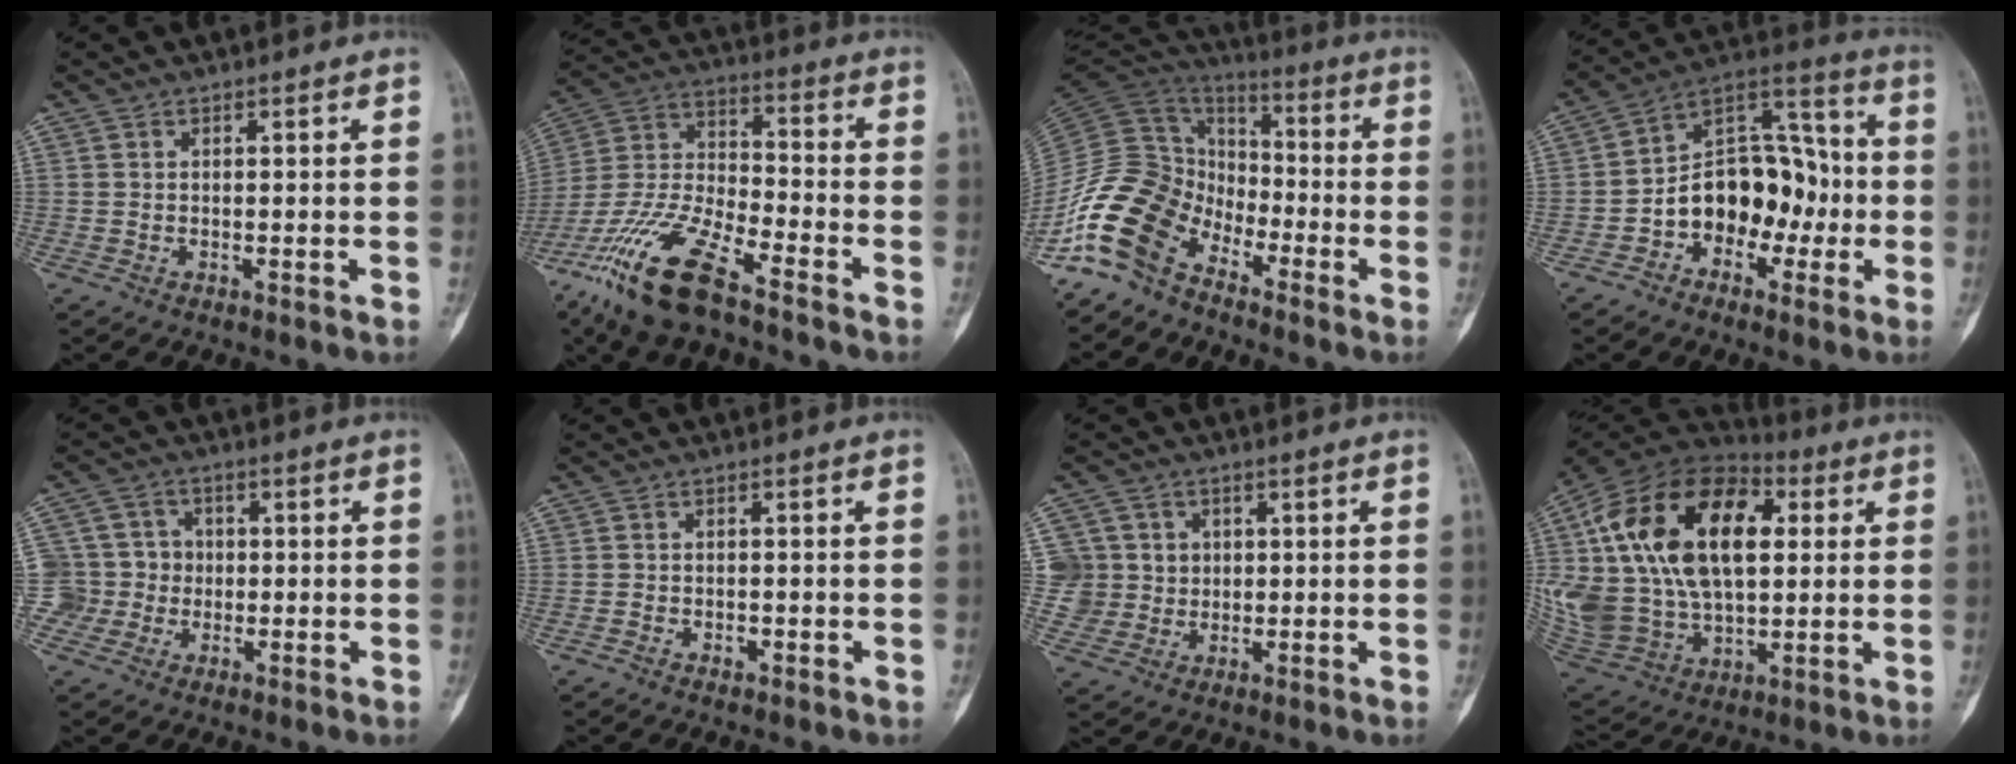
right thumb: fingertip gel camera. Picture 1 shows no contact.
{"total": 18.1, "force": [-11.9, 5.5, 12.5], "torque": [-0.274, 0.042, -0.230]}
{"total": 15.3, "force": [-9.8, 9.4, 7.1], "torque": [-0.134, 0.083, -0.201]}
{"total": 15.7, "force": [-3.6, 10.8, 10.9], "torque": [-0.130, 0.058, -0.066]}
{"total": 7.2, "force": [-1.0, 7.1, 0.5], "torque": [0.023, 0.020, -0.024]}
{"total": 1.3, "force": [-0.6, 0.9, 0.6], "torque": [-0.009, 0.006, -0.010]}
{"total": 7.6, "force": [1.4, 7.5, 0.9], "torque": [0.018, 0.008, 0.027]}
{"total": 34.8, "force": [7.2, 21.5, 26.4], "torque": [-0.537, 0.034, 0.143]}